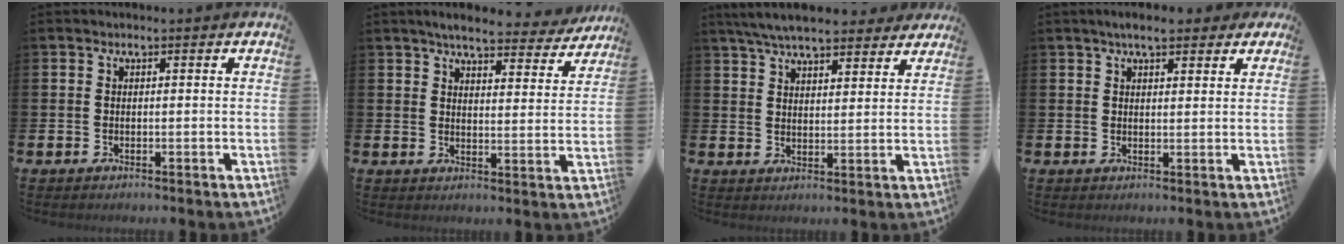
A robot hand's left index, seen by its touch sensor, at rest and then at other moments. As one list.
[{"total": 5.5, "force": [5.1, 0.9, 1.9], "torque": [-0.042, -0.029, 0.086]}, {"total": 7.1, "force": [6.7, 1.5, 2.1], "torque": [-0.057, -0.024, 0.121]}, {"total": 4.0, "force": [3.3, 1.2, 1.8], "torque": [-0.031, -0.005, 0.058]}]